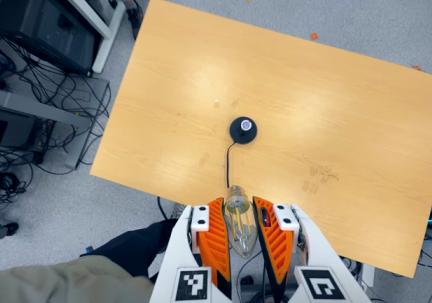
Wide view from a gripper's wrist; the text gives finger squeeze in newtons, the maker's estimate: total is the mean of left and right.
{"total": 20.6, "left": 22.8, "right": 18.4}